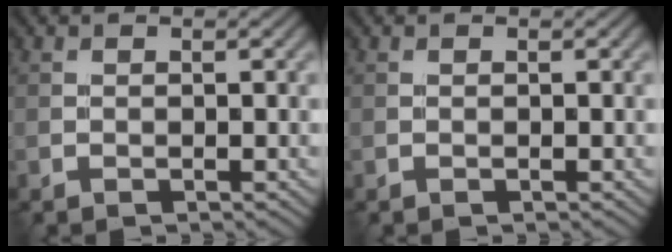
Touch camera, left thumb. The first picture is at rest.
{"total": 0.0}